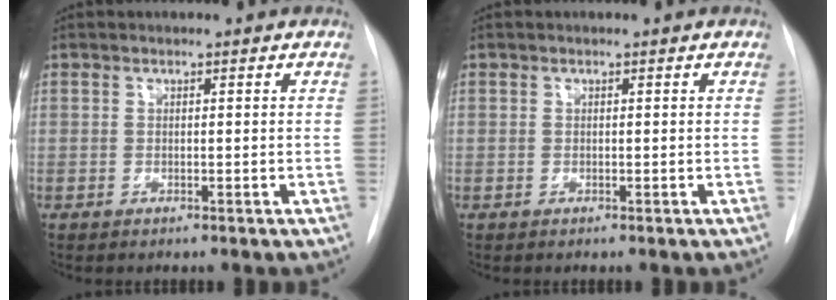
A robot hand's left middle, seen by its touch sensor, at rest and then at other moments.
{"total": 0.0}